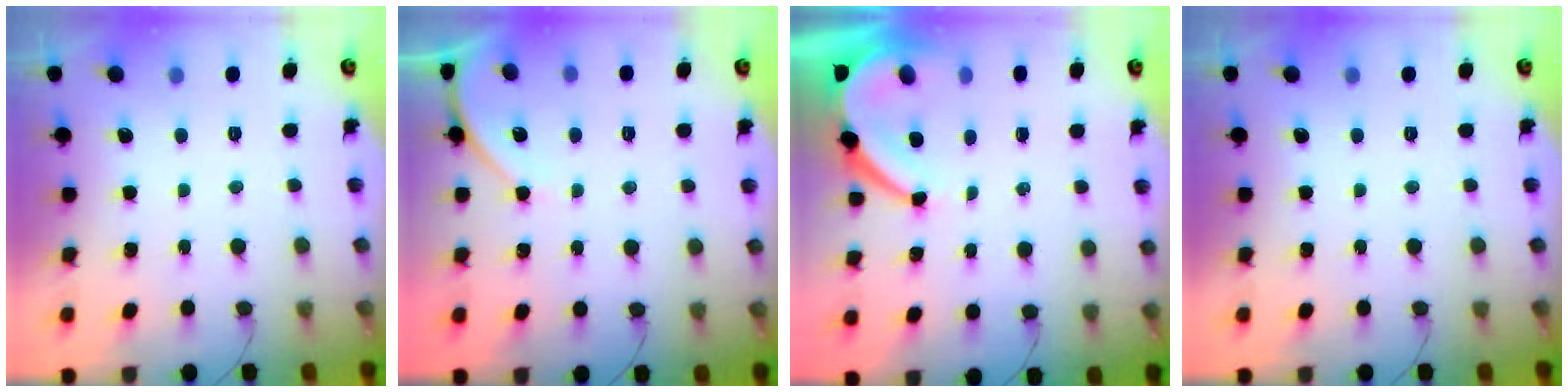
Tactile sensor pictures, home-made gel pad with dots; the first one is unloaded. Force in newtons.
{"total": 5.1, "press": 5.0, "slide": 0.8}
{"total": 7.3, "press": 7.3, "slide": 0.5}
{"total": 0.0}